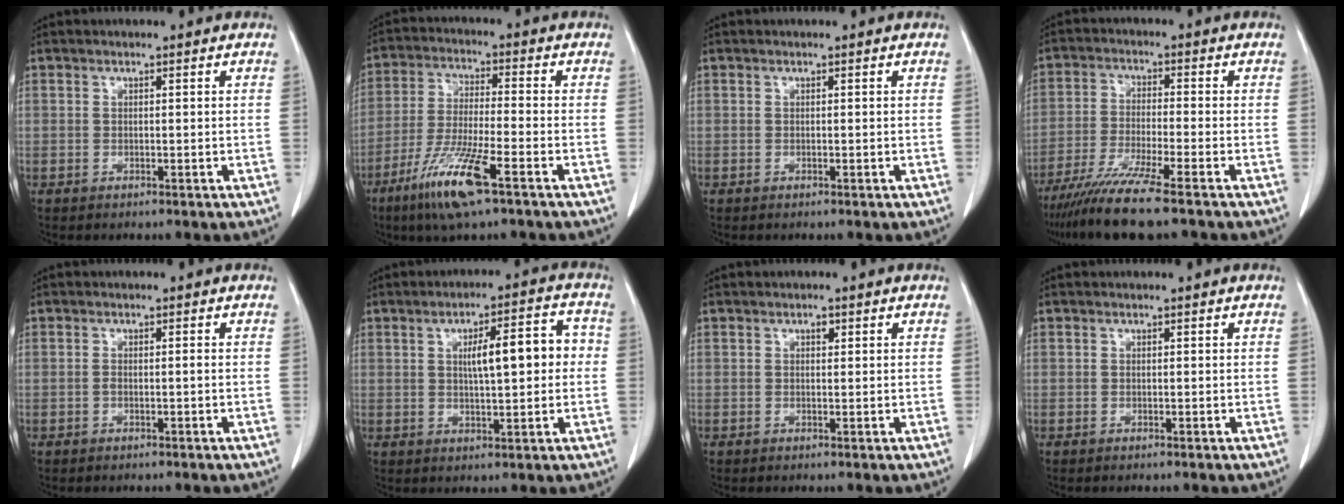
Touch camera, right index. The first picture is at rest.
{"total": 11.1, "force": [-6.4, 0.5, 9.1], "torque": [-0.187, -0.028, -0.120]}
{"total": 0.0}
{"total": 10.2, "force": [-7.8, -0.8, 6.4], "torque": [-0.113, -0.033, -0.136]}
{"total": 0.7, "force": [-0.3, 0.1, 0.7], "torque": [-0.011, 0.002, -0.003]}
{"total": 8.7, "force": [1.0, 2.2, 8.4], "torque": [-0.125, 0.027, 0.018]}
{"total": 0.9, "force": [0.4, 0.5, 0.6], "torque": [-0.010, -0.001, 0.005]}
{"total": 0.0}